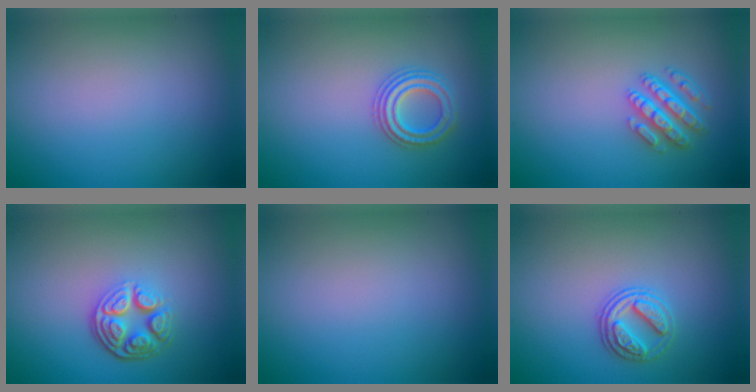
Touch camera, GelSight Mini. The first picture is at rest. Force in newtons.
{"total": 2.9, "press": 2.9, "slide": 0.5}
{"total": 3.8, "press": 3.4, "slide": 1.6}
{"total": 4.6, "press": 3.4, "slide": 3.1}
{"total": 0.0}
{"total": 2.7, "press": 2.7, "slide": 0.7}